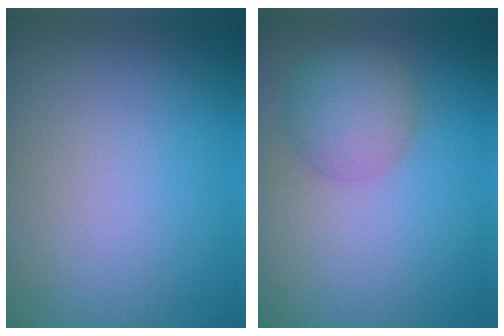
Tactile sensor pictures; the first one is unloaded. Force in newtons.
{"total": 3.5, "press": 3.5, "slide": 0.1}